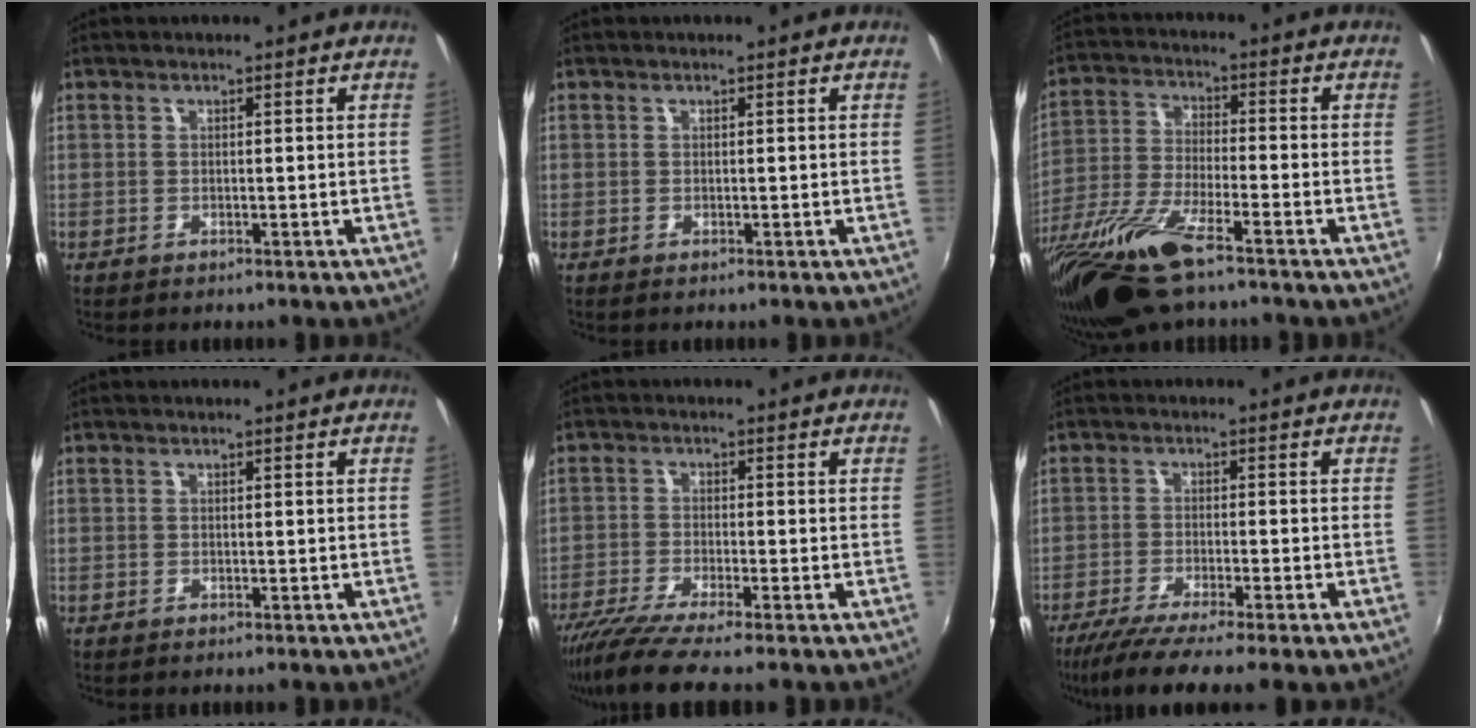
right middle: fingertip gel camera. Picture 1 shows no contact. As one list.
[{"total": 0.0}, {"total": 17.0, "force": [-11.6, 3.6, 11.9], "torque": [-0.253, -0.048, -0.223]}, {"total": 0.0}, {"total": 7.8, "force": [-6.4, -0.5, 4.3], "torque": [-0.099, -0.030, -0.115]}, {"total": 8.5, "force": [-6.8, -0.5, 5.1], "torque": [-0.112, -0.031, -0.116]}]